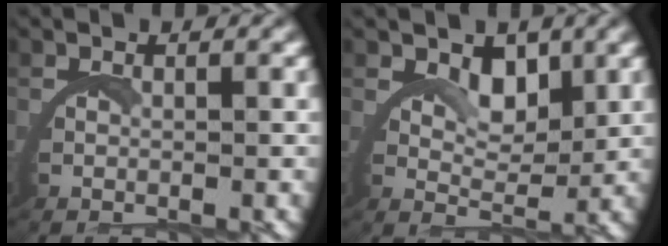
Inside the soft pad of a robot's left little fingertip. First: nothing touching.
{"total": 2.6, "force": [2.3, 0.5, 1.1], "torque": [-0.019, -0.016, 0.044]}